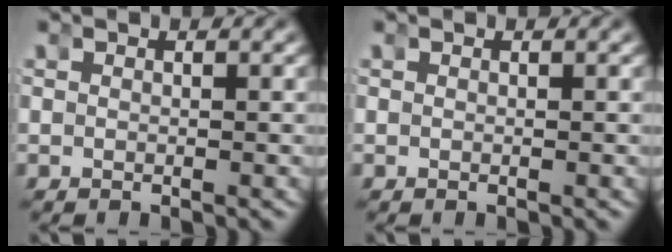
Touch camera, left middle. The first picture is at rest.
{"total": 0.0}